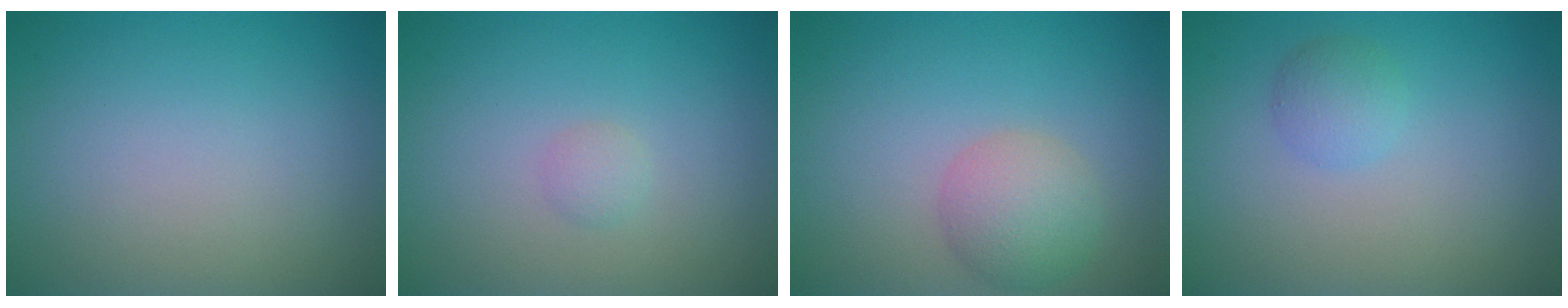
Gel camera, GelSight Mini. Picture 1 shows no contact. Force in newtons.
{"total": 0.9, "press": 0.8, "slide": 0.1}
{"total": 3.6, "press": 3.6, "slide": 0.2}
{"total": 1.7, "press": 1.7, "slide": 0.1}